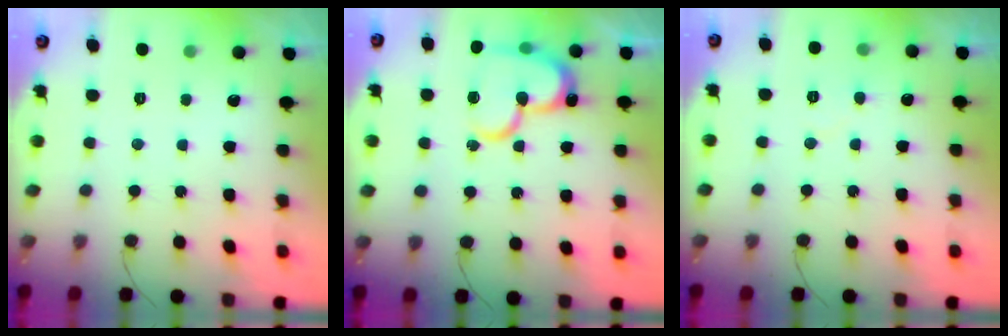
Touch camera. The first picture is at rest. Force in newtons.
{"total": 18.8, "press": 18.8, "slide": 1.7}
{"total": 4.3, "press": 4.3, "slide": 0.5}